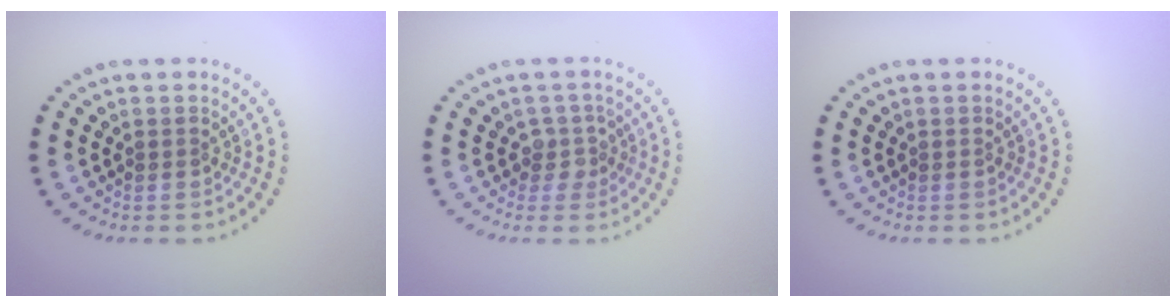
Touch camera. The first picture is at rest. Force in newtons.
{"total": 1.8, "press": 1.3, "slide": 1.3}
{"total": 0.0}